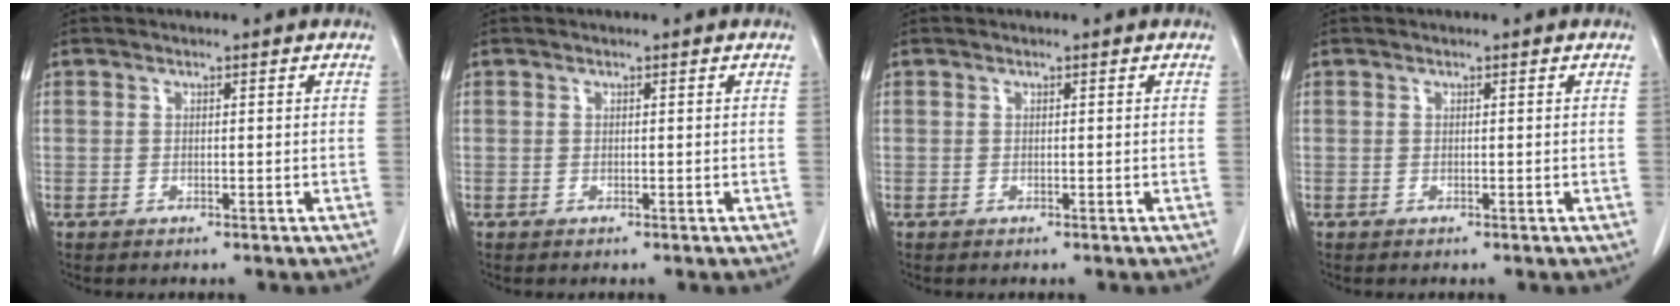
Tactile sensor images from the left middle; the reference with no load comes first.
{"total": 0.0}
{"total": 0.0}
{"total": 0.0}